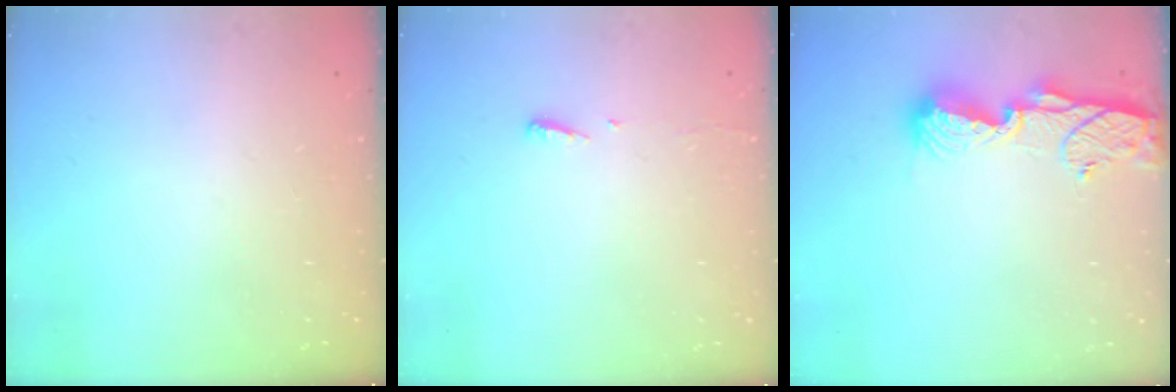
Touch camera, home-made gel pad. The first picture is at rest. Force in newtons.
{"total": 6.5, "press": 2.8, "slide": 5.8}
{"total": 10.6, "press": 10.5, "slide": 1.1}